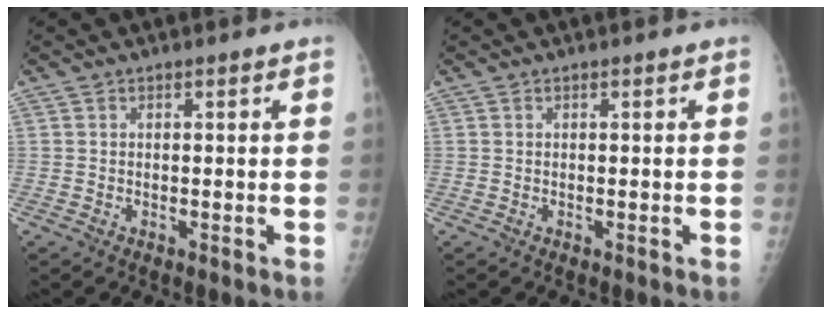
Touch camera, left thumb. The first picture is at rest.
{"total": 0.0}